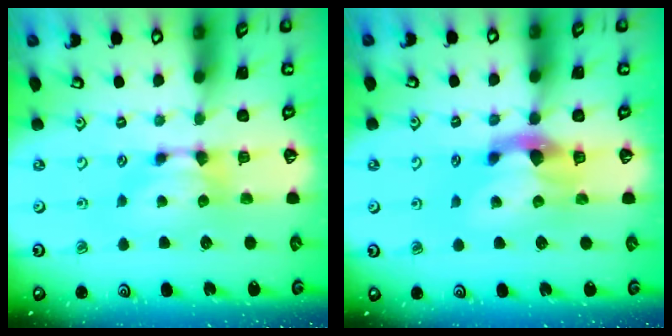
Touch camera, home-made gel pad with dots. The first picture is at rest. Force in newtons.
{"total": 3.8, "press": 3.4, "slide": 1.6}